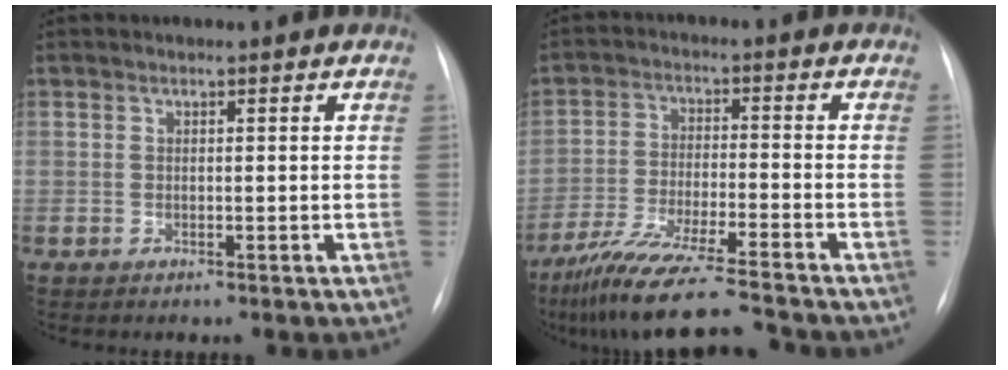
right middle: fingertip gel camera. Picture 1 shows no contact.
{"total": 14.1, "force": [-12.1, 0.2, 7.4], "torque": [-0.129, -0.032, -0.203]}